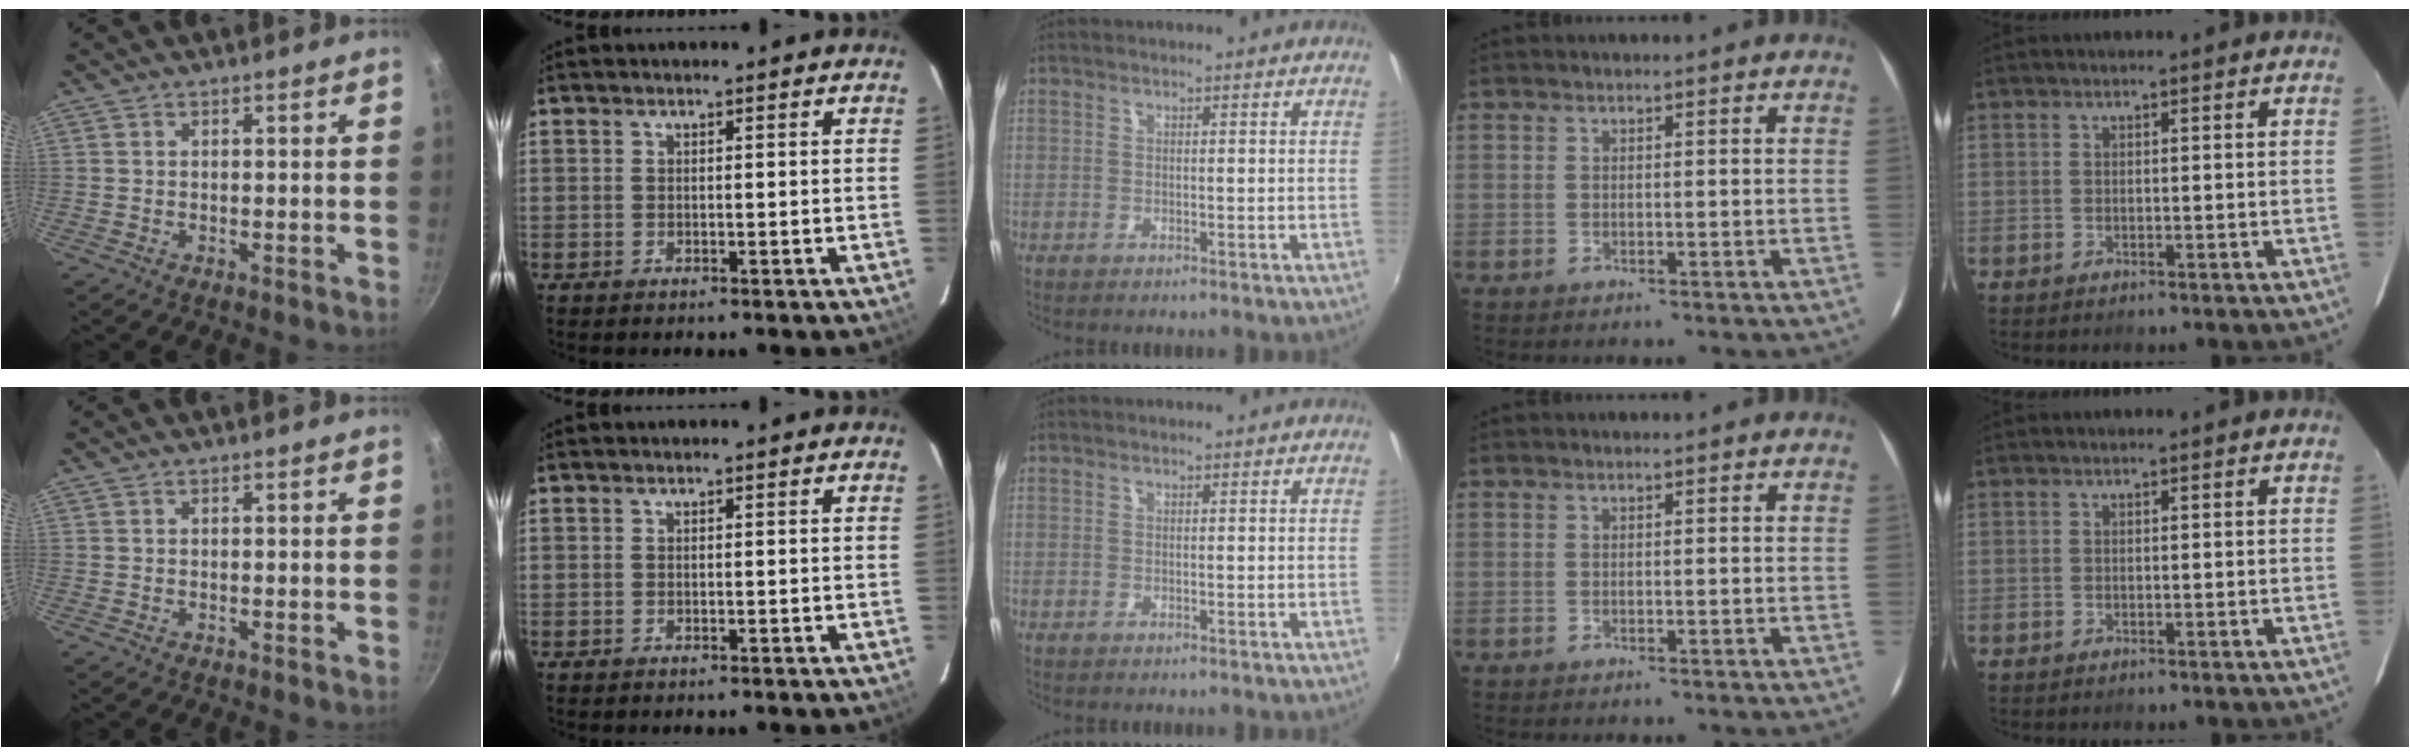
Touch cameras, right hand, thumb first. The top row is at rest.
{}